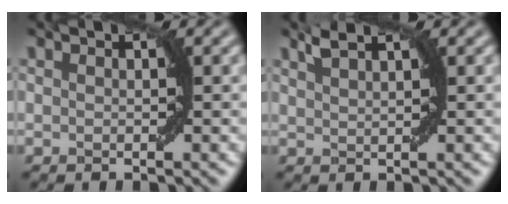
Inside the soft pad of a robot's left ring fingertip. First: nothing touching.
{"total": 1.8, "force": [1.4, 0.3, 1.1], "torque": [-0.018, 0.006, 0.027]}